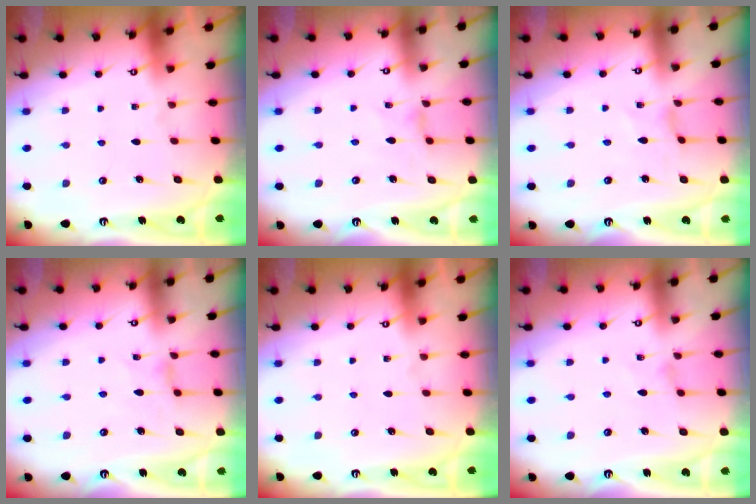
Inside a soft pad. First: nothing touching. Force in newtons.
{"total": 1.4, "press": 1.3, "slide": 0.4}
{"total": 0.0}
{"total": 1.4, "press": 1.3, "slide": 0.4}
{"total": 0.0}
{"total": 0.0}